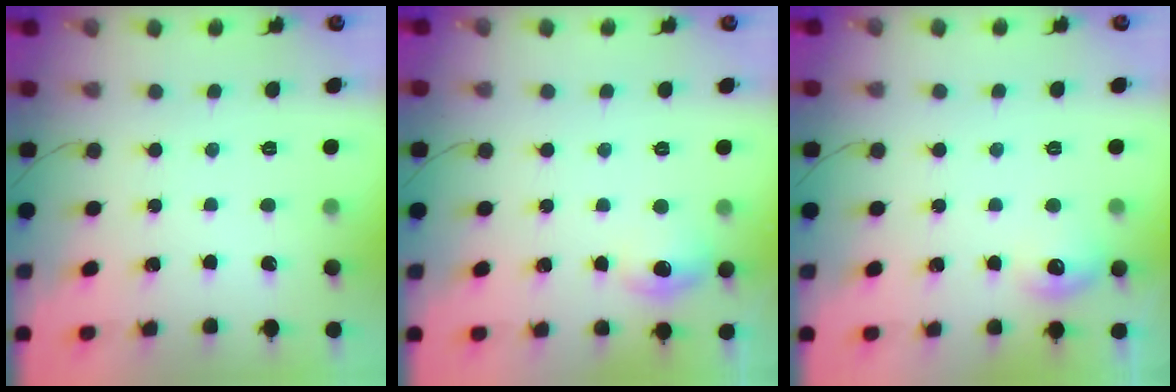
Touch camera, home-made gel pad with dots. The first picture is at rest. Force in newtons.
{"total": 6.4, "press": 6.1, "slide": 1.9}
{"total": 7.9, "press": 7.8, "slide": 1.5}